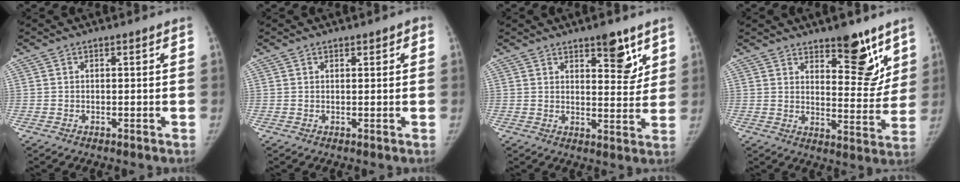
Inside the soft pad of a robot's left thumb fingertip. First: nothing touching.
{"total": 1.4, "force": [0.7, 1.1, 0.6], "torque": [0.009, -0.001, 0.006]}
{"total": 7.9, "force": [4.8, 3.3, 5.3], "torque": [-0.040, -0.031, 0.069]}
{"total": 12.2, "force": [8.0, 5.2, 7.7], "torque": [-0.051, -0.059, 0.120]}